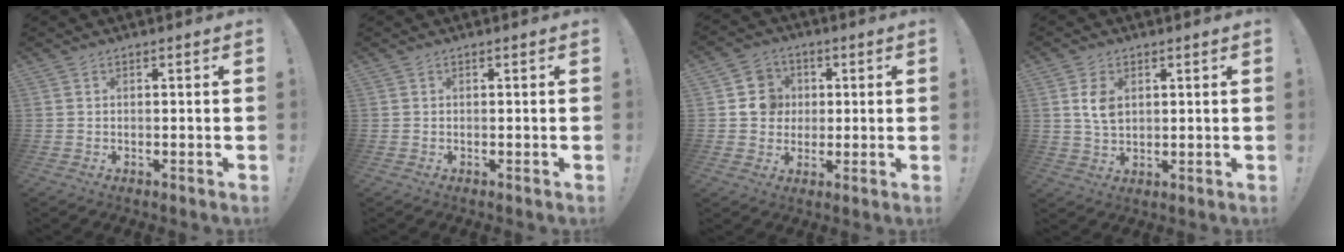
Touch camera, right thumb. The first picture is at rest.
{"total": 0.0}
{"total": 8.9, "force": [1.0, 8.6, 2.3], "torque": [-0.029, 0.004, 0.025]}
{"total": 6.5, "force": [1.9, 4.6, 4.3], "torque": [-0.069, -0.005, 0.033]}